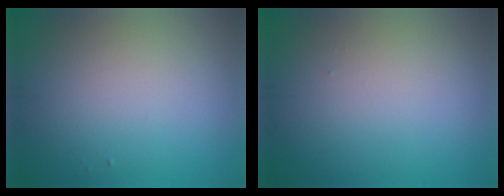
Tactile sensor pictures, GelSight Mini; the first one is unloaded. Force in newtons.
{"total": 0.0}